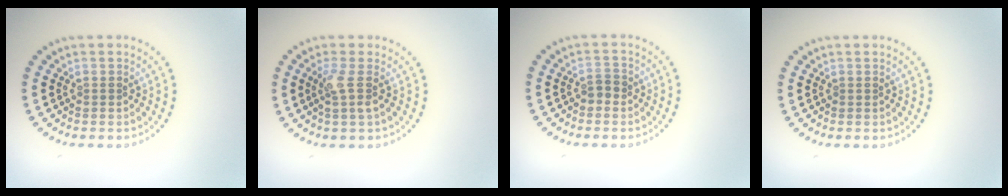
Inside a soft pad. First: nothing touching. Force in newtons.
{"total": 1.9, "press": 1.4, "slide": 1.2}
{"total": 1.2, "press": 1.2, "slide": 0.4}
{"total": 0.0}